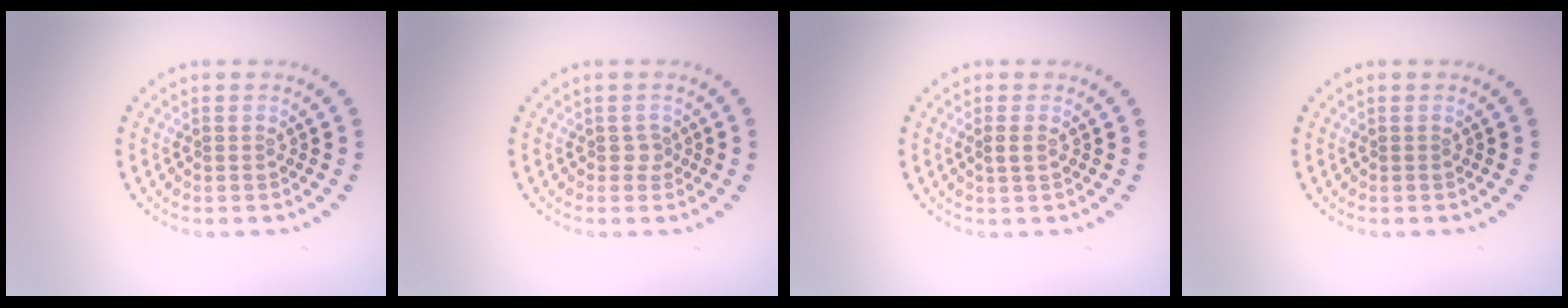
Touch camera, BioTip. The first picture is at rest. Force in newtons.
{"total": 0.9, "press": 0.7, "slide": 0.5}
{"total": 0.8, "press": 0.8, "slide": 0.3}
{"total": 0.0}